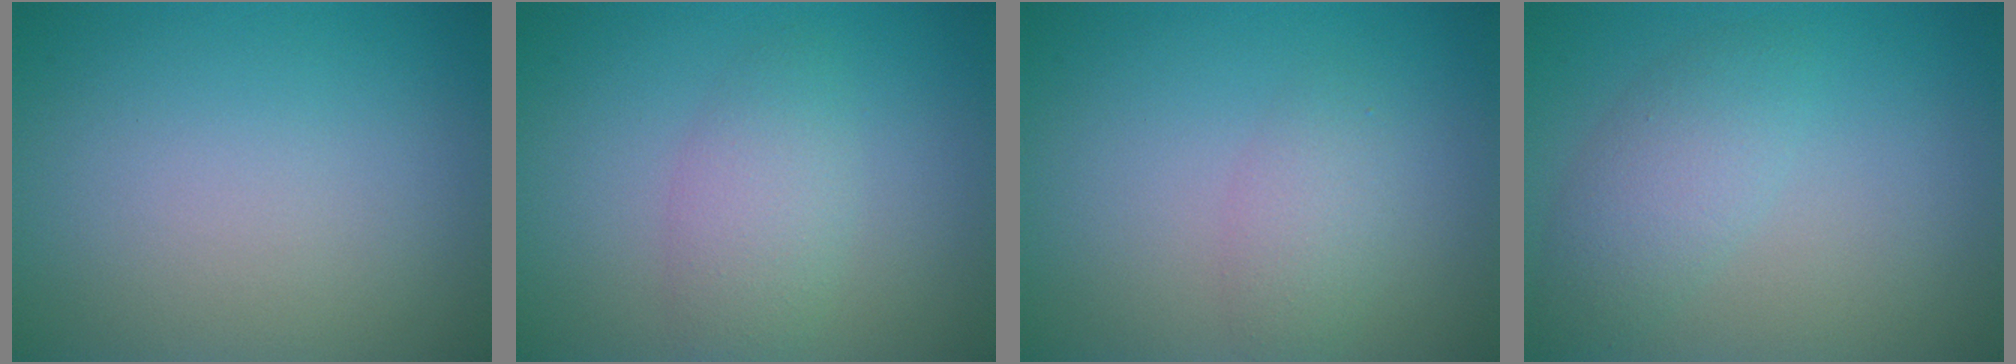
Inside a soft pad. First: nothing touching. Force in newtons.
{"total": 2.8, "press": 2.8, "slide": 0.1}
{"total": 2.0, "press": 2.0, "slide": 0.1}
{"total": 3.1, "press": 3.1, "slide": 0.1}